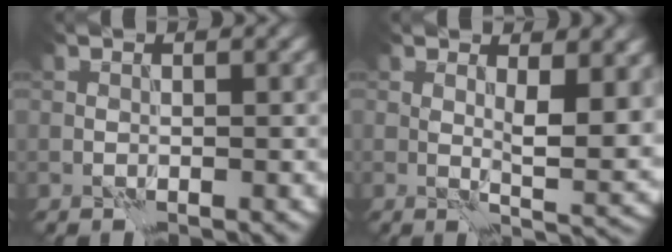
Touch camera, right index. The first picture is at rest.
{"total": 4.9, "force": [1.3, 1.6, 4.5], "torque": [-0.072, -0.010, 0.026]}